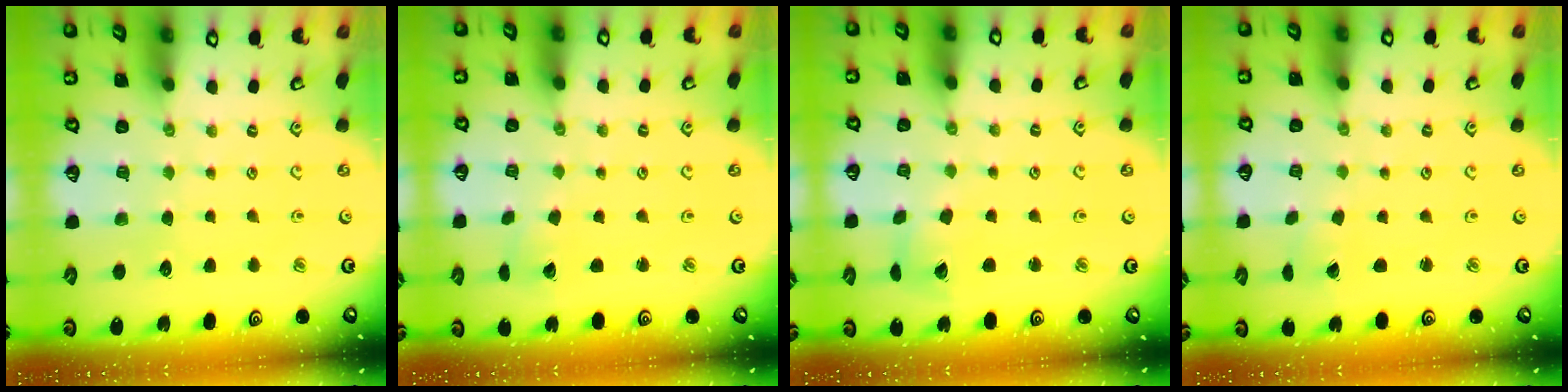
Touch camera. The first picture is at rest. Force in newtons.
{"total": 1.7, "press": 1.7, "slide": 0.3}
{"total": 5.7, "press": 5.7, "slide": 0.6}
{"total": 0.0}